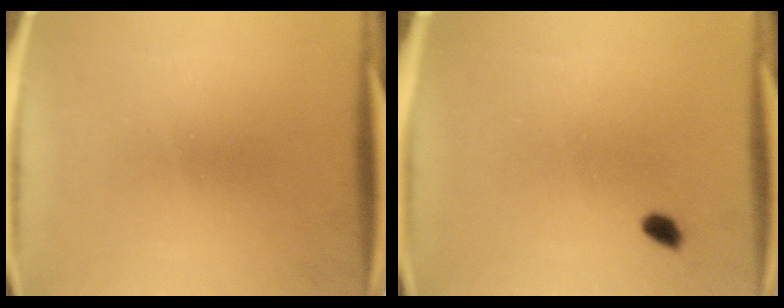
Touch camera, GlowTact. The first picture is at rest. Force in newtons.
{"total": 1.5}